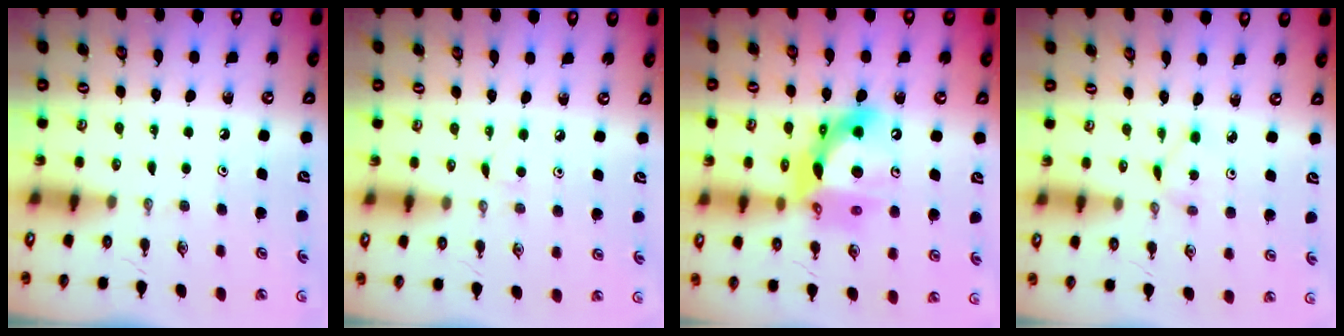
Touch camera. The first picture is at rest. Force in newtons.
{"total": 2.9, "press": 2.9, "slide": 0.4}
{"total": 15.0, "press": 14.8, "slide": 2.4}
{"total": 2.0, "press": 2.0, "slide": 0.2}